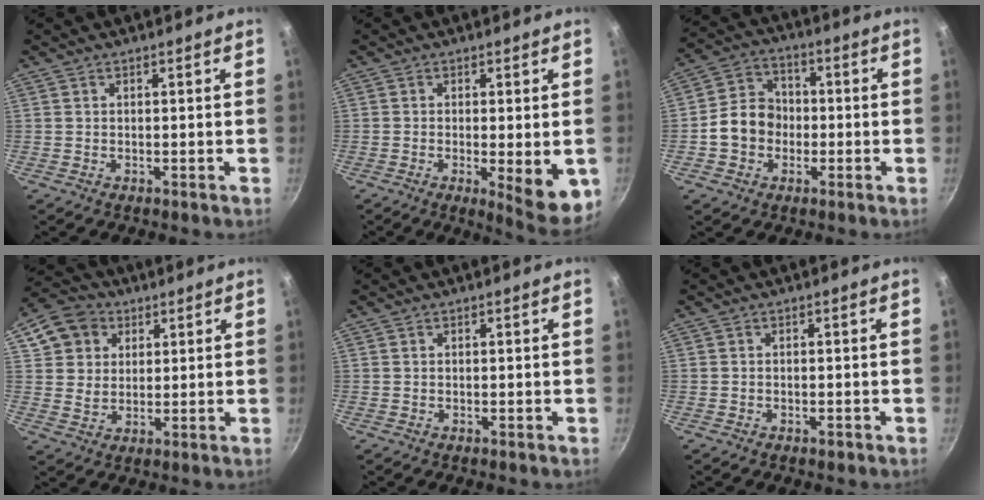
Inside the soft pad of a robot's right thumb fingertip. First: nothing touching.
{"total": 8.8, "force": [-1.8, 2.4, 8.3], "torque": [-0.103, -0.012, -0.015]}
{"total": 9.5, "force": [-1.6, 8.0, 4.8], "torque": [-0.050, 0.027, -0.042]}
{"total": 9.6, "force": [4.2, 7.9, 3.5], "torque": [-0.032, 0.002, 0.067]}
{"total": 0.0}
{"total": 1.0, "force": [-0.6, 0.5, 0.6], "torque": [-0.013, 0.003, -0.007]}